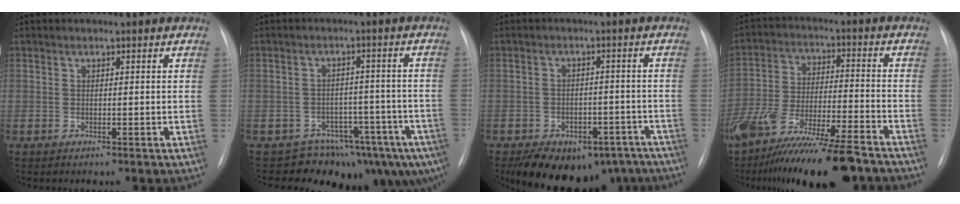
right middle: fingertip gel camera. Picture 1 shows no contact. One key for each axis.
{"total": 10.9, "fx": -8.5, "fy": 5.7, "fz": 3.8, "tx": -0.021, "ty": 0.044, "tz": -0.105}
{"total": 15.4, "fx": -11.0, "fy": 8.8, "fz": 6.4, "tx": -0.114, "ty": 0.011, "tz": -0.135}
{"total": 20.8, "fx": -16.5, "fy": 2.7, "fz": 12.4, "tx": -0.198, "ty": -0.030, "tz": -0.275}